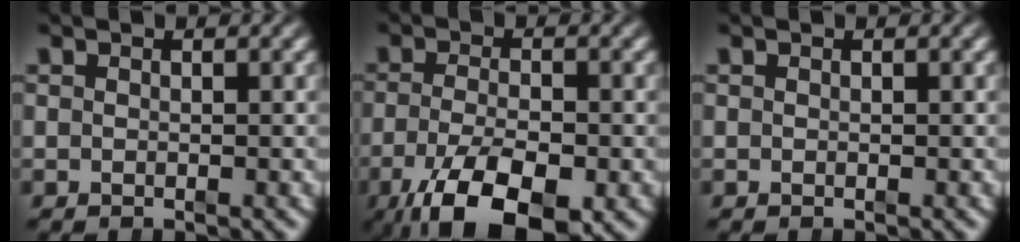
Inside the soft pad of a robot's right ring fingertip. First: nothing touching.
{"total": 9.1, "force": [-5.0, 3.9, 6.5], "torque": [-0.124, -0.045, -0.055]}
{"total": 0.0}